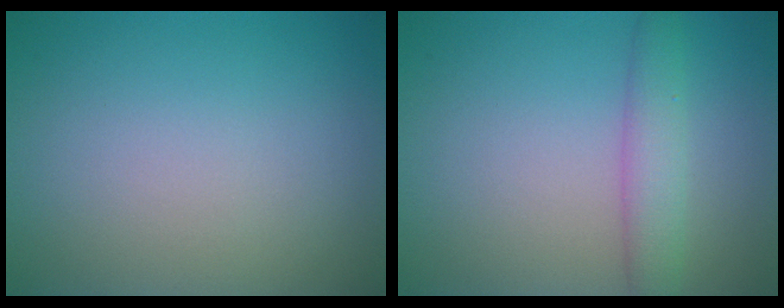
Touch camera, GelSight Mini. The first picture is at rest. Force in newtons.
{"total": 2.9, "press": 2.9, "slide": 0.1}